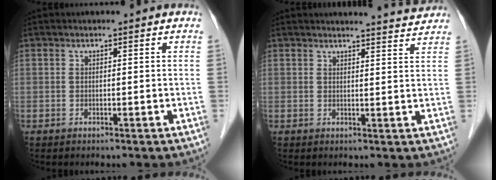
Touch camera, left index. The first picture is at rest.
{"total": 5.4, "force": [5.4, -0.3, 0.3], "torque": [-0.012, -0.007, 0.055]}